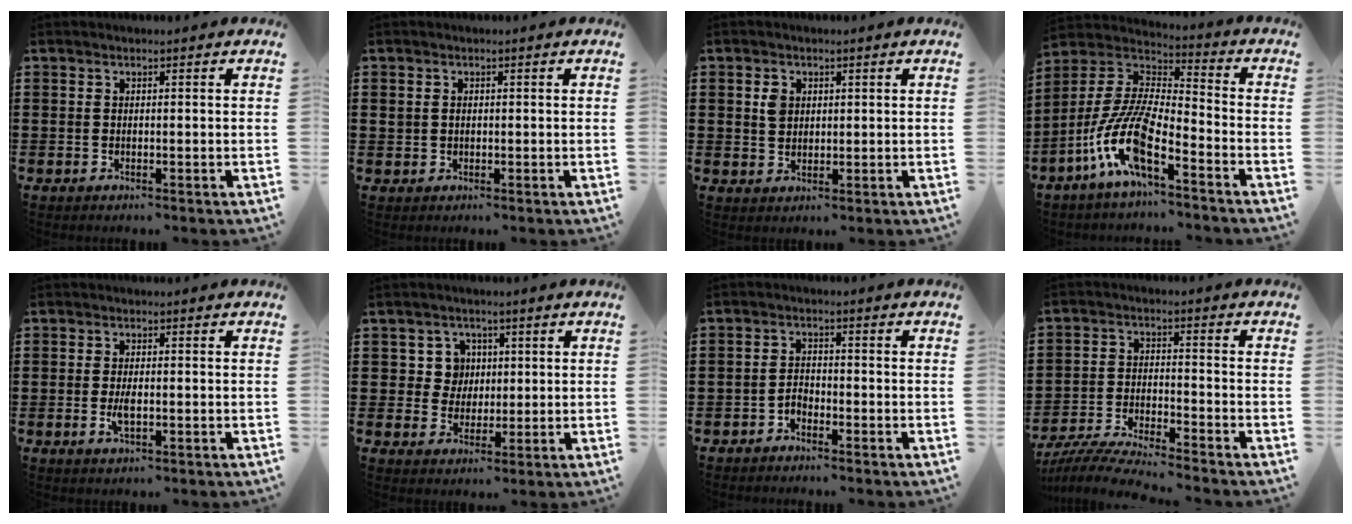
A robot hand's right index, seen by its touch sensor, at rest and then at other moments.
{"total": 1.0, "force": [0.3, 0.9, 0.4], "torque": [-0.011, 0.006, 0.005]}
{"total": 2.6, "force": [0.9, 2.0, 1.4], "torque": [-0.035, 0.009, 0.016]}
{"total": 12.1, "force": [-7.2, 3.1, 9.2], "torque": [-0.226, -0.016, -0.149]}
{"total": 2.7, "force": [-0.5, 1.0, 2.5], "torque": [-0.053, -0.004, -0.010]}
{"total": 5.1, "force": [1.3, 4.7, 1.5], "torque": [-0.045, 0.014, 0.020]}
{"total": 1.9, "force": [-1.5, 1.0, 0.7], "torque": [-0.018, 0.004, -0.032]}
{"total": 5.7, "force": [-5.5, -0.2, 1.5], "torque": [-0.046, -0.013, -0.112]}